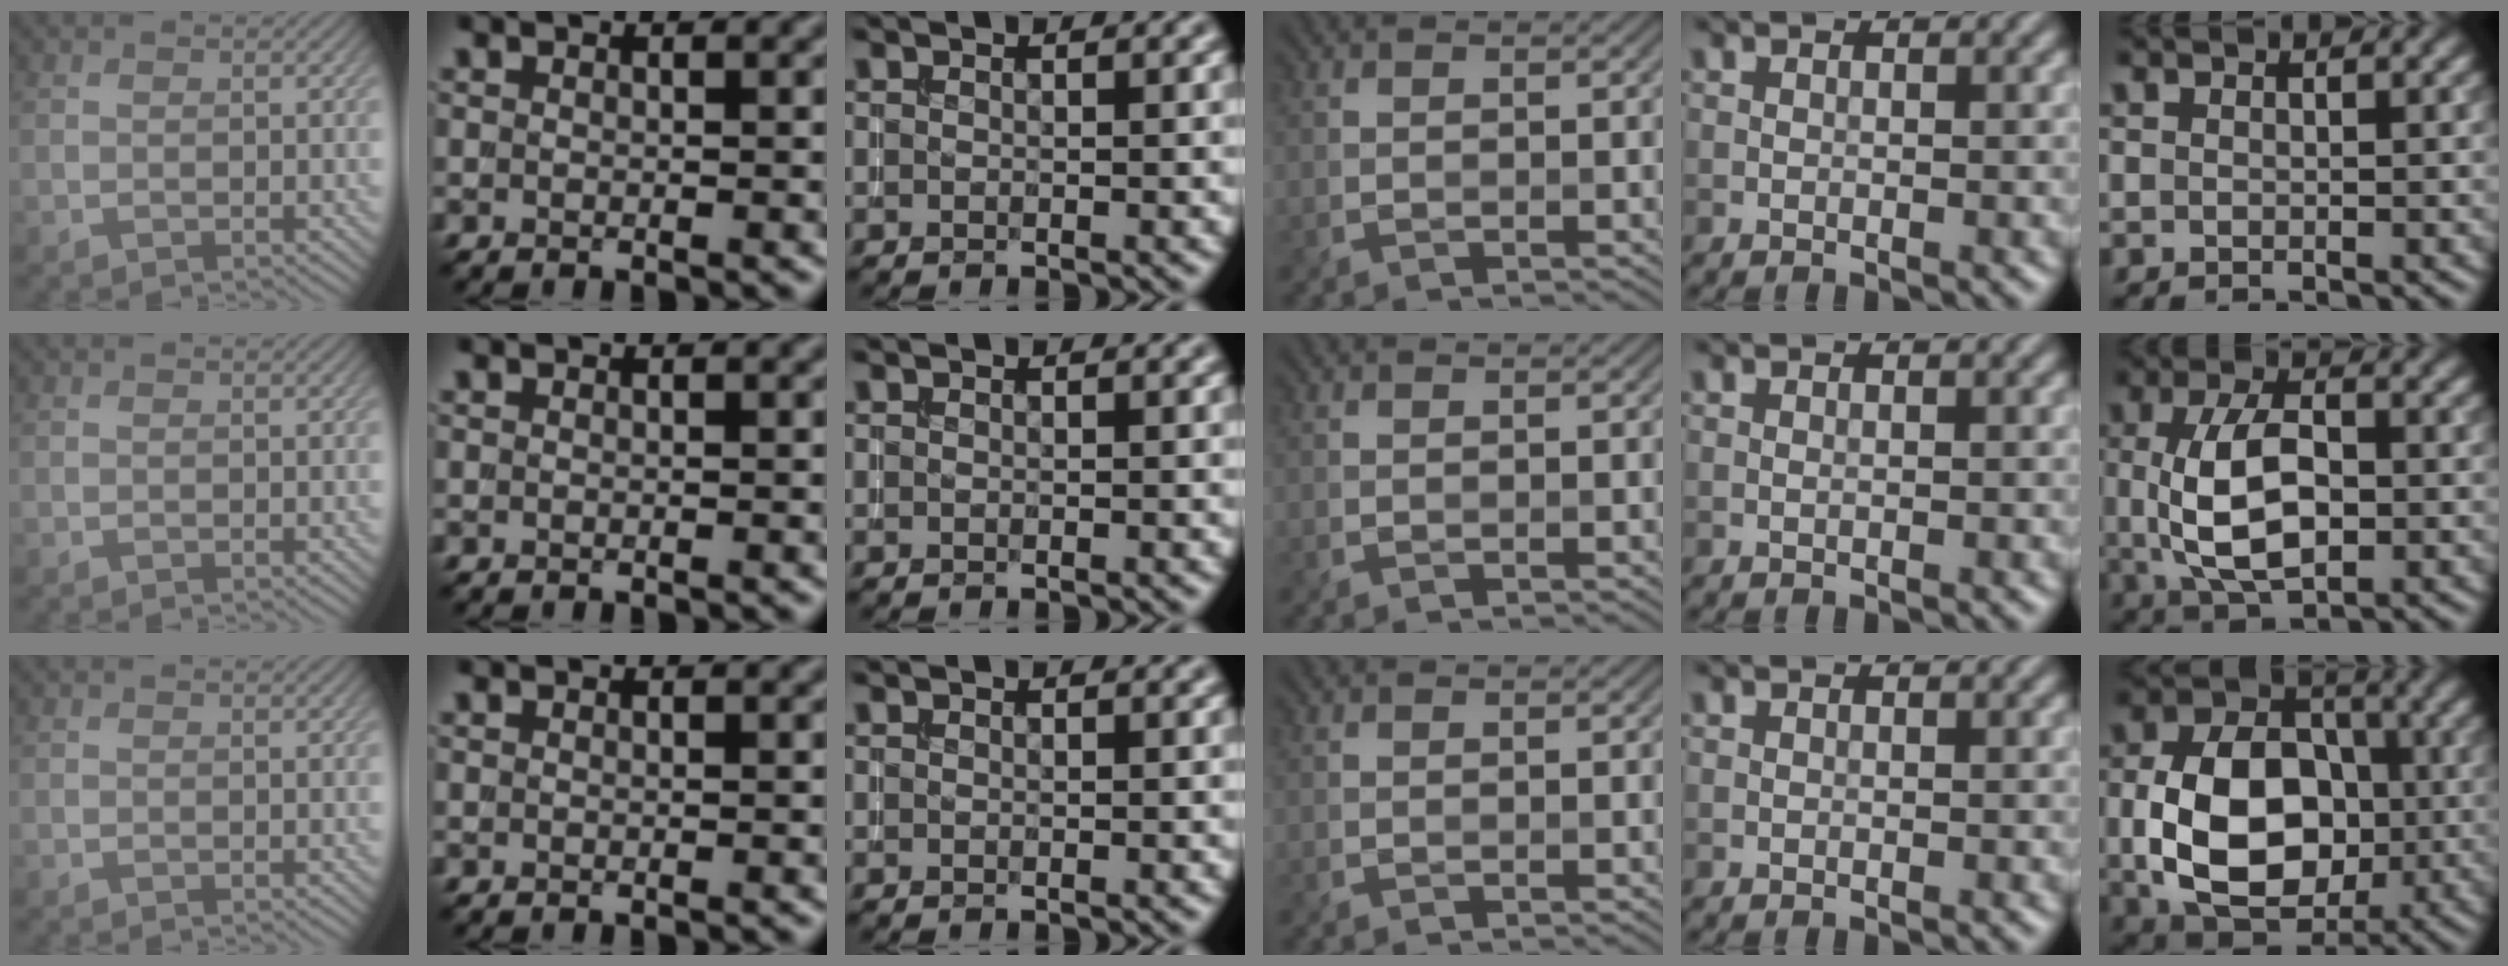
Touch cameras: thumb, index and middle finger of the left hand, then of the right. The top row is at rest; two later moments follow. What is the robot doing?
{"motion": "extract", "object": "drawer"}